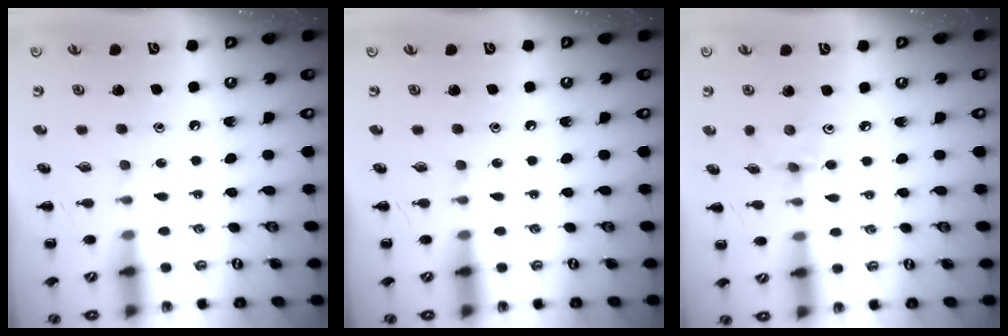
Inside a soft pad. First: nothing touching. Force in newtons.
{"total": 0.0}
{"total": 2.2, "press": 2.2, "slide": 0.5}